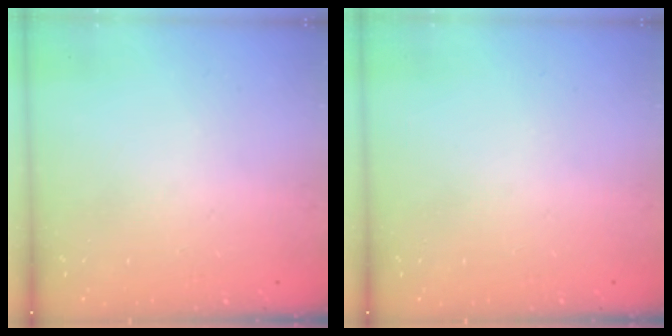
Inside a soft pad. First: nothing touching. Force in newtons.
{"total": 0.0}